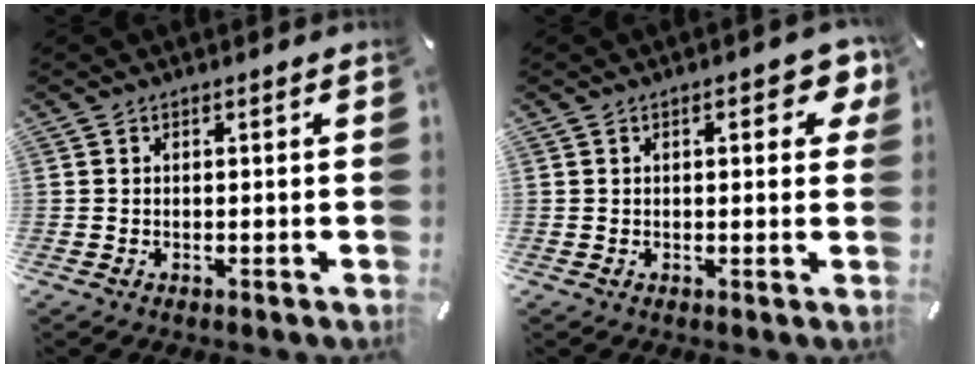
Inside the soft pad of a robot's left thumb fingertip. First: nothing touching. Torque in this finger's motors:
{"motor_torque": [0.07, 0.14, -0.06, 0.00, -0.12]}